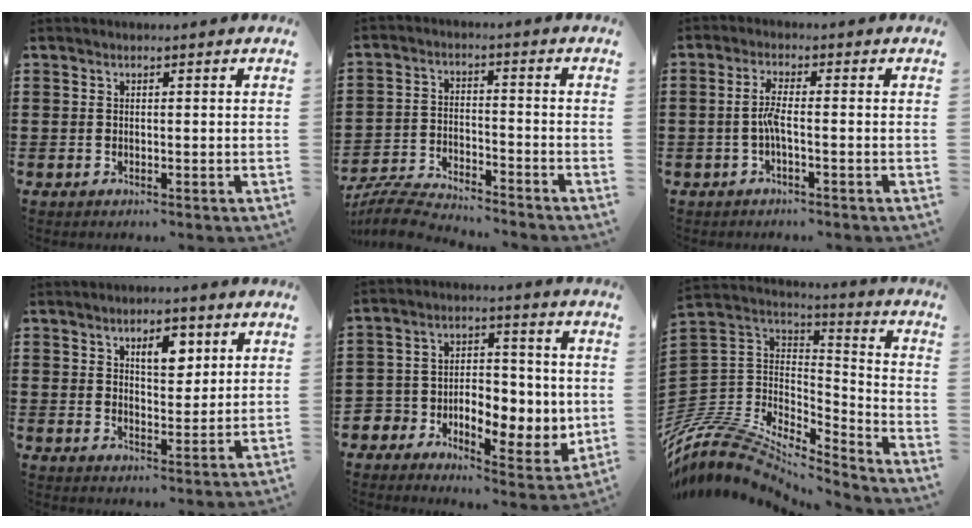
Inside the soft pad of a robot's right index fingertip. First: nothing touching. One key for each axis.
{"total": 6.5, "fx": -6.4, "fy": 0.2, "fz": 1.2, "tx": -0.034, "ty": 0.002, "tz": -0.128}
{"total": 3.2, "fx": -1.1, "fy": 0.4, "fz": 3.0, "tx": -0.072, "ty": -0.005, "tz": -0.026}
{"total": 5.2, "fx": 2.5, "fy": 2.5, "fz": 3.8, "tx": -0.051, "ty": 0.000, "tz": 0.035}
{"total": 6.1, "fx": -0.9, "fy": 5.3, "fz": 2.9, "tx": -0.062, "ty": -0.004, "tz": -0.017}
{"total": 9.8, "fx": -8.1, "fy": 4.7, "fz": 3.1, "tx": -0.091, "ty": 0.004, "tz": -0.164}